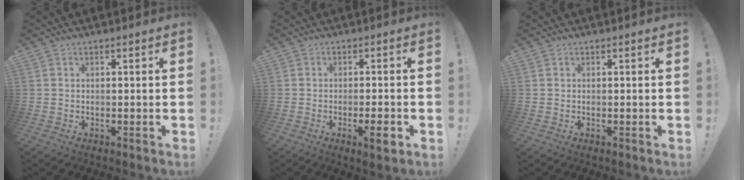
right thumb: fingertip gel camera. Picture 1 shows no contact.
{"total": 4.8, "force": [-2.3, 0.6, 4.2], "torque": [-0.063, 0.001, -0.035]}
{"total": 0.0}